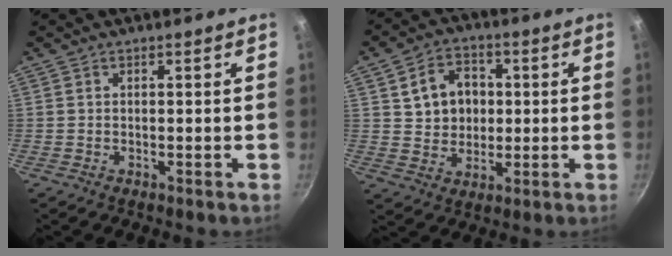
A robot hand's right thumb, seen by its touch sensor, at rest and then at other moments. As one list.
[{"total": 10.0, "force": [1.8, 8.2, 5.4], "torque": [-0.059, 0.004, 0.031]}]